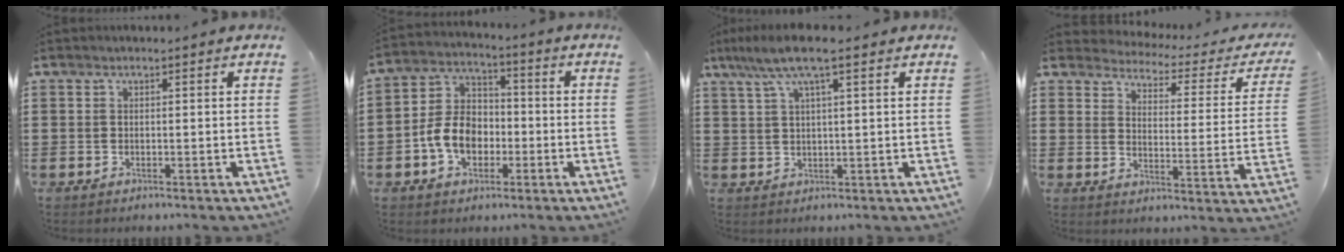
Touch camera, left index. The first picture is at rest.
{"total": 7.6, "force": [-2.5, 5.5, 4.7], "torque": [-0.122, 0.009, -0.055]}
{"total": 6.7, "force": [3.9, 0.8, 5.4], "torque": [-0.113, 0.003, 0.066]}
{"total": 2.3, "force": [2.2, 0.4, 0.4], "torque": [-0.031, -0.023, 0.028]}